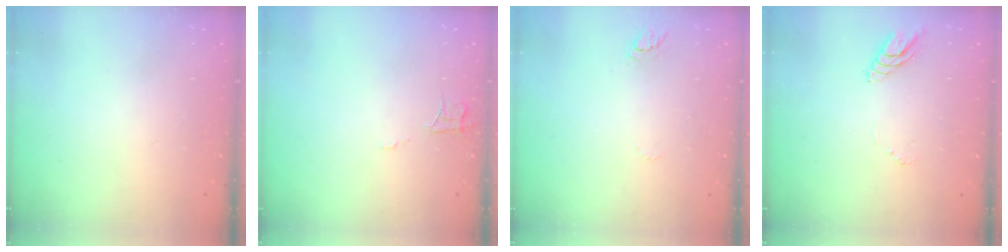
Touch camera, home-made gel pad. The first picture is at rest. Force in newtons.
{"total": 5.6, "press": 5.6, "slide": 0.3}
{"total": 4.4, "press": 4.4, "slide": 0.4}
{"total": 6.2, "press": 6.2, "slide": 0.5}